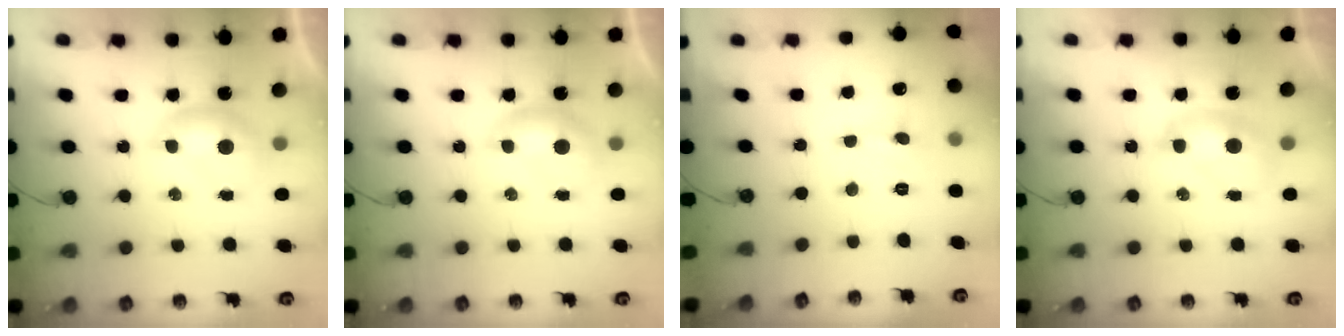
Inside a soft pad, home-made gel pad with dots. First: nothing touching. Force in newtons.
{"total": 0.0}
{"total": 0.6, "press": 0.5, "slide": 0.2}
{"total": 2.0, "press": 2.0, "slide": 0.2}